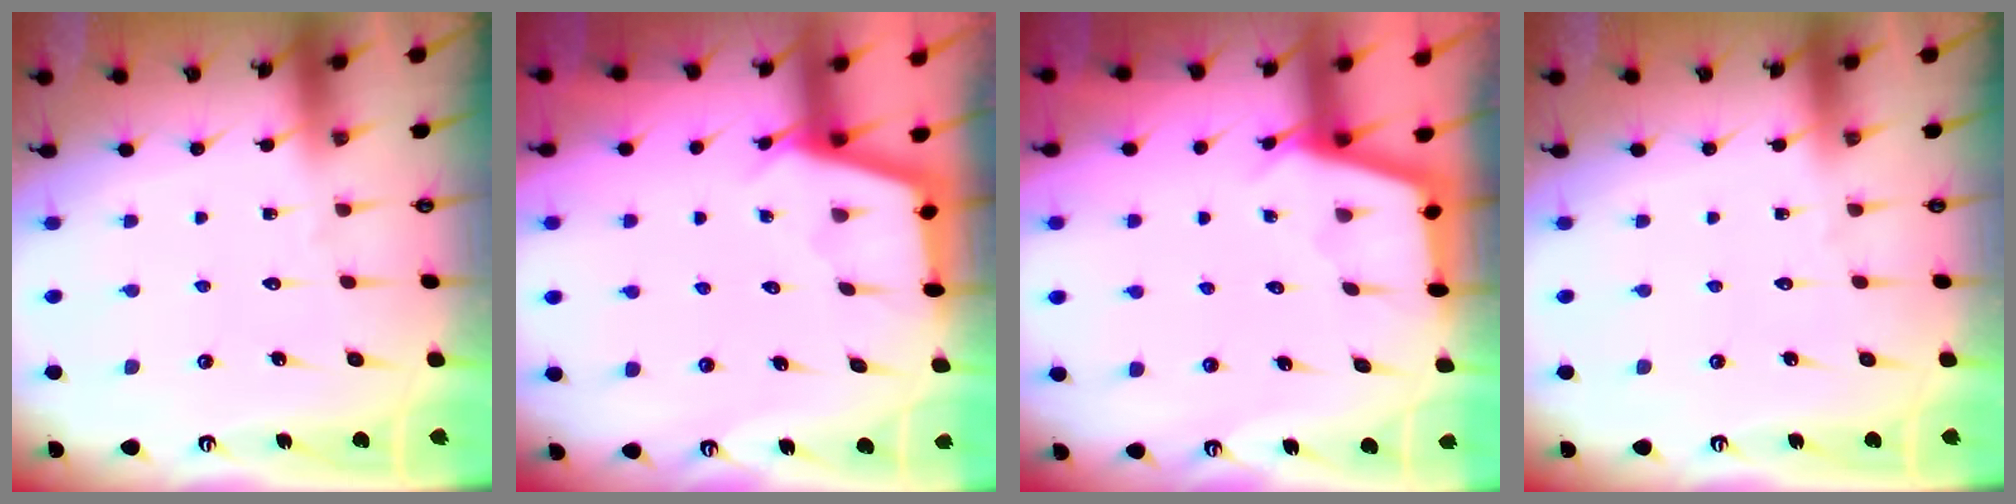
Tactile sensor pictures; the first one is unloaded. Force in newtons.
{"total": 2.9, "press": 2.9, "slide": 0.3}
{"total": 2.9, "press": 2.9, "slide": 0.3}
{"total": 0.0}